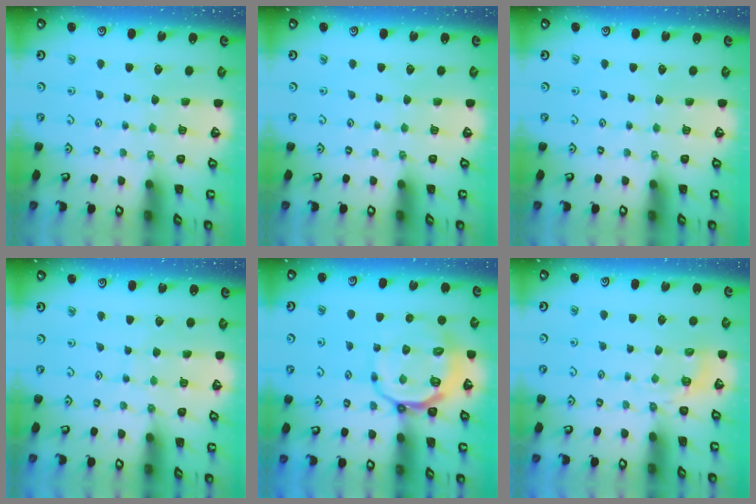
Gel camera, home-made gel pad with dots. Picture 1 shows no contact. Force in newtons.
{"total": 0.0}
{"total": 0.0}
{"total": 6.2, "press": 6.2, "slide": 0.6}
{"total": 13.7, "press": 13.4, "slide": 3.2}
{"total": 2.8, "press": 2.2, "slide": 1.8}